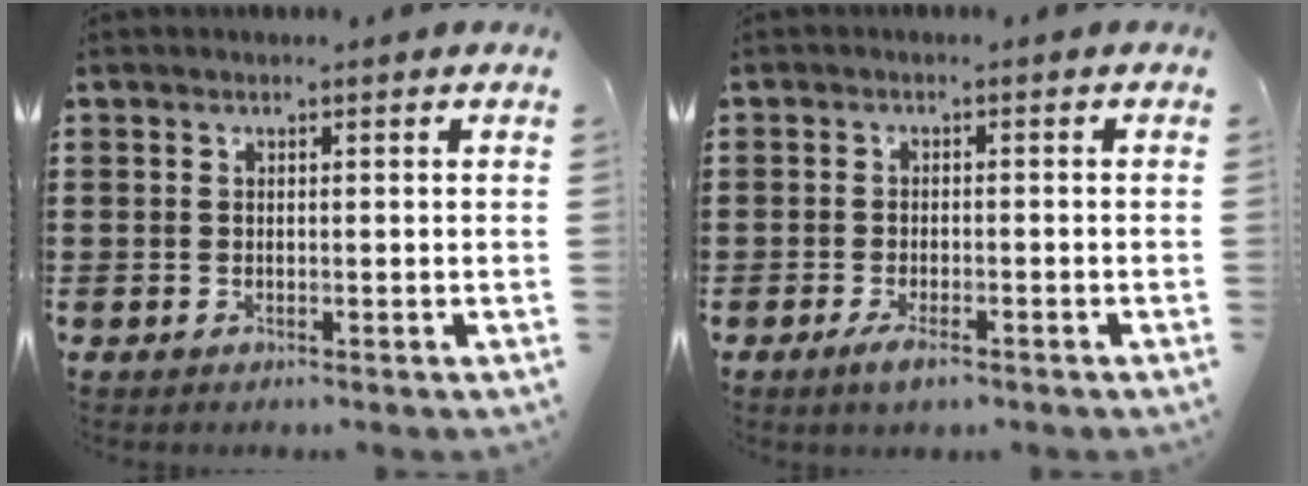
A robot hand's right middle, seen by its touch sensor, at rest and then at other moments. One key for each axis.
{"total": 2.5, "fx": -1.7, "fy": 0.8, "fz": 1.7, "tx": -0.036, "ty": 0.001, "tz": -0.033}